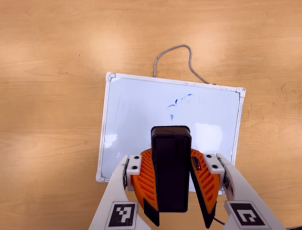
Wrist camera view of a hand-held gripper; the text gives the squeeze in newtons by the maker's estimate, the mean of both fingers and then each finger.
{"total": 10.6, "left": 9.8, "right": 11.5}